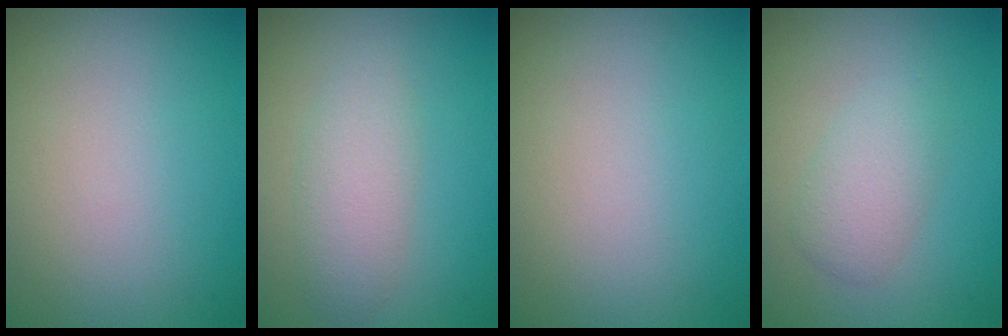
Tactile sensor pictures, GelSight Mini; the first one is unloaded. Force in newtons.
{"total": 2.9, "press": 2.9, "slide": 0.1}
{"total": 0.0}
{"total": 2.7, "press": 2.7, "slide": 0.1}